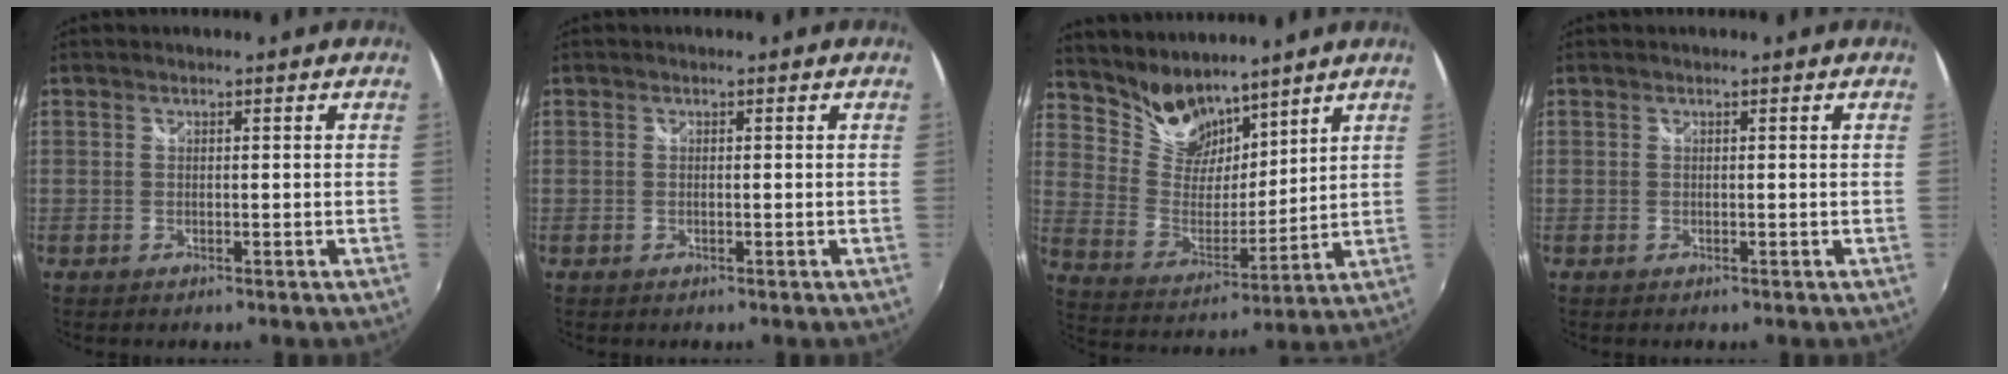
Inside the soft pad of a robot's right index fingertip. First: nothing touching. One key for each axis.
{"total": 0.6, "fx": -0.4, "fy": 0.0, "fz": 0.5, "tx": -0.007, "ty": -0.001, "tz": -0.006}
{"total": 11.4, "fx": 9.5, "fy": 5.7, "fz": 3.0, "tx": -0.070, "ty": 0.004, "tz": 0.190}
{"total": 0.0}